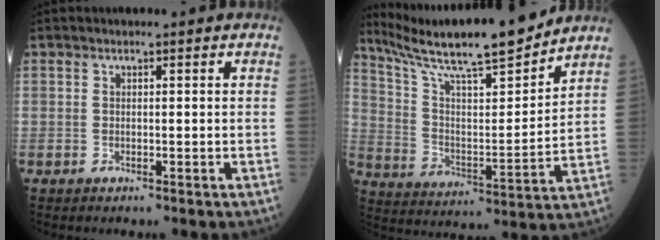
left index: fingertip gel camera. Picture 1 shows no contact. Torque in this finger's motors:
{"motor_torque": [0.09, -0.54, 0.51, 0.09]}